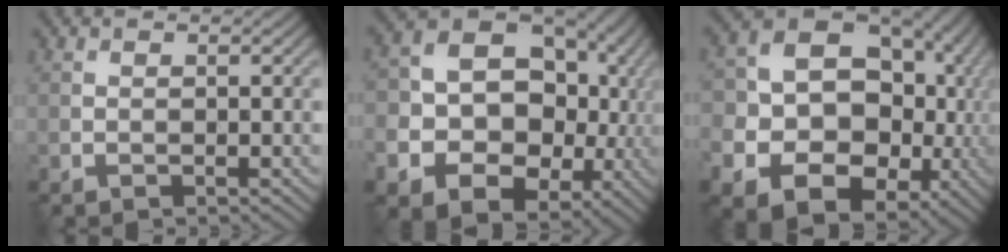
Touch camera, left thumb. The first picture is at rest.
{"total": 20.5, "force": [-3.4, 17.2, 10.7], "torque": [-0.209, -0.030, -0.052]}
{"total": 22.0, "force": [-5.2, 18.0, 11.6], "torque": [-0.213, -0.030, -0.086]}